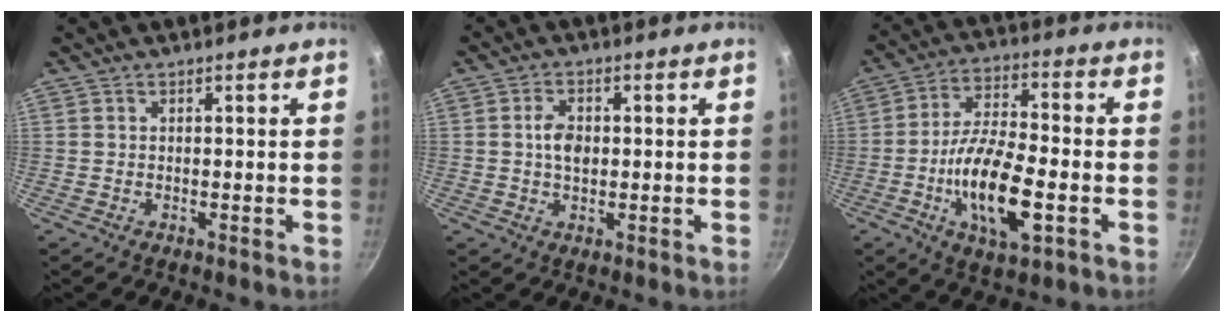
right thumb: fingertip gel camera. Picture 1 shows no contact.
{"total": 4.5, "force": [0.3, 3.0, 3.3], "torque": [-0.046, 0.006, 0.001]}
{"total": 15.5, "force": [-4.4, 6.0, 13.6], "torque": [-0.244, 0.022, -0.083]}